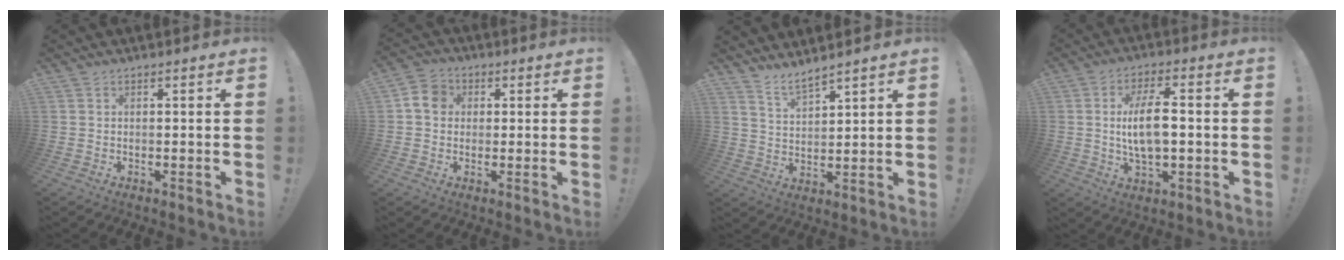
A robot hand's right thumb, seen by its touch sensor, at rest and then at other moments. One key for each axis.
{"total": 6.0, "fx": 0.6, "fy": 5.0, "fz": 3.2, "tx": -0.054, "ty": 0.017, "tz": 0.015}
{"total": 5.9, "fx": 5.3, "fy": 0.9, "fz": 2.3, "tx": -0.052, "ty": -0.031, "tz": 0.098}
{"total": 10.8, "fx": 0.1, "fy": 4.3, "fz": 9.9, "tx": -0.184, "ty": -0.002, "tz": -0.004}